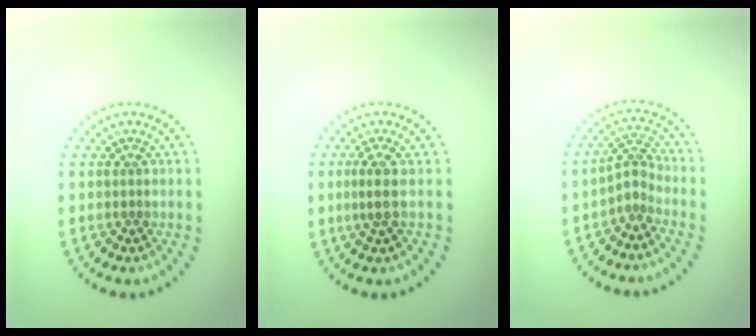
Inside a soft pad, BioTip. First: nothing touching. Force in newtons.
{"total": 2.0, "press": 1.4, "slide": 1.4}
{"total": 2.0, "press": 1.4, "slide": 1.5}